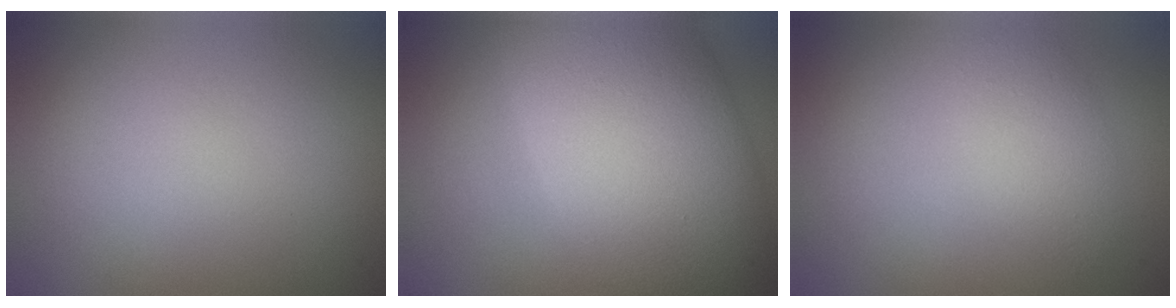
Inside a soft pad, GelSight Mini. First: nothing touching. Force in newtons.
{"total": 14.4, "press": 14.4, "slide": 0.6}
{"total": 2.5, "press": 2.5, "slide": 0.0}